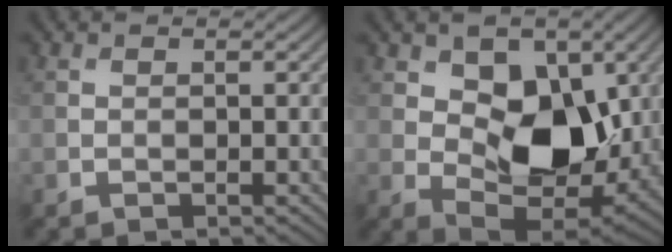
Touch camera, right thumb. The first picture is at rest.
{"total": 10.6, "force": [2.1, 6.8, 7.9], "torque": [-0.121, -0.019, 0.030]}